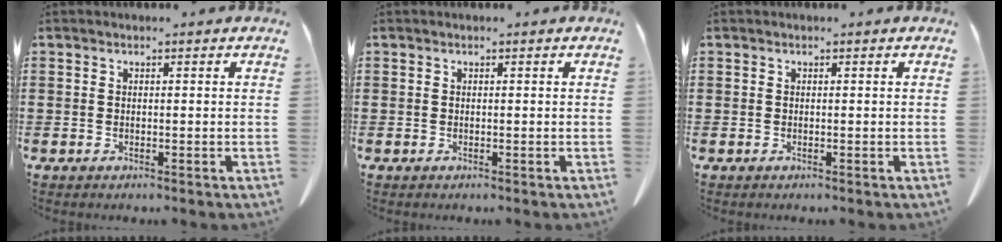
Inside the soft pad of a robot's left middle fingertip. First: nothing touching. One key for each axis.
{"total": 0.0}
{"total": 0.0}